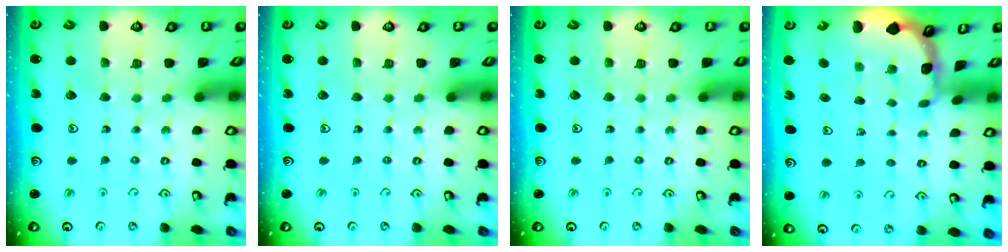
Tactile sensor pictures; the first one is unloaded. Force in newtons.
{"total": 0.0}
{"total": 0.0}
{"total": 1.5, "press": 1.5, "slide": 0.2}